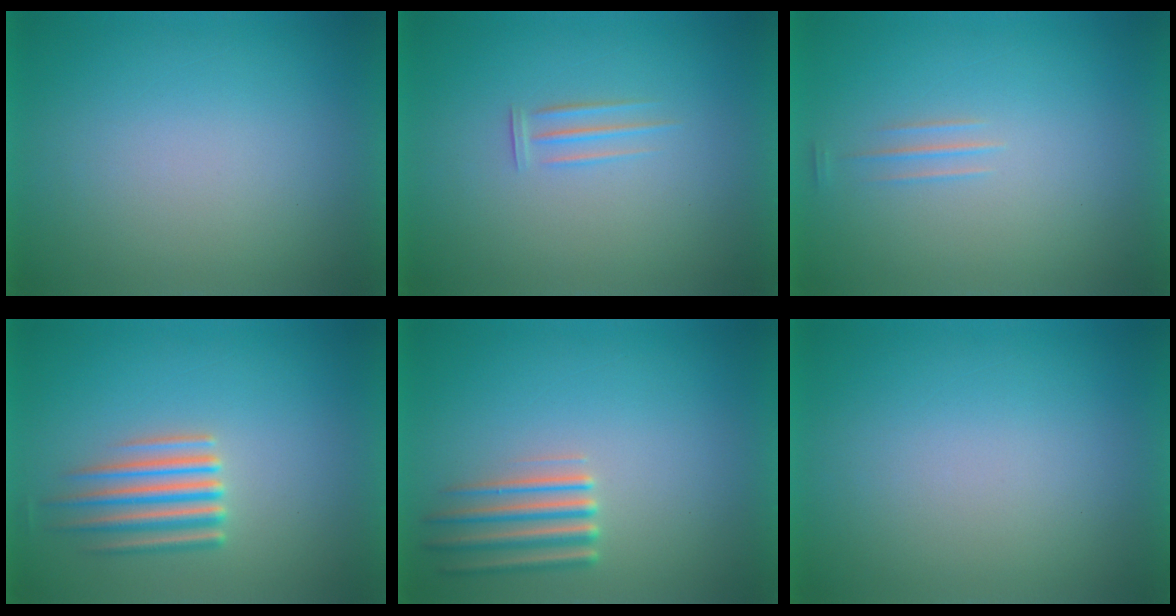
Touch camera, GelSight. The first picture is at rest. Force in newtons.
{"total": 1.6}
{"total": 1.2}
{"total": 4.0}
{"total": 2.3}
{"total": 1.0}